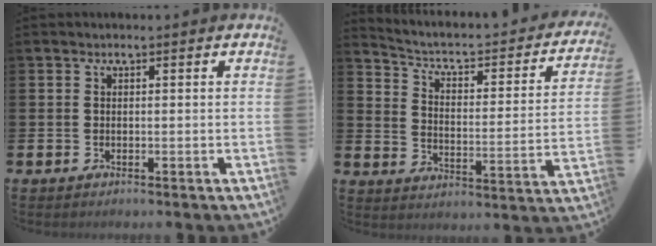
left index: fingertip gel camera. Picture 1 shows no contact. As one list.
[{"total": 4.4, "force": [3.3, 1.6, 2.4], "torque": [-0.070, -0.029, 0.043]}]